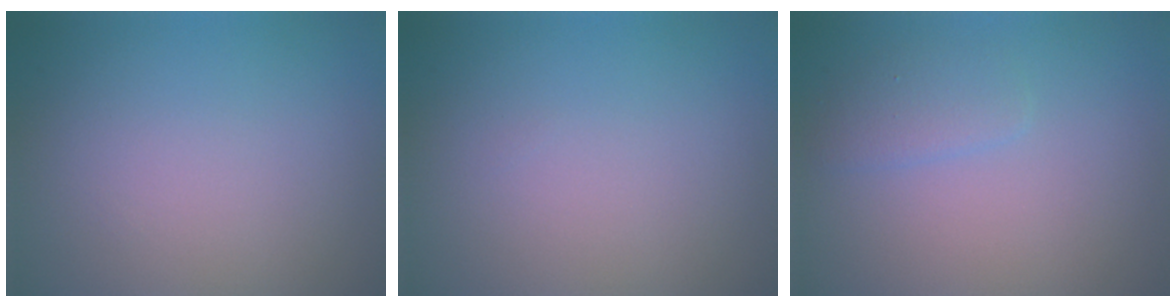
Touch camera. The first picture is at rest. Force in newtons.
{"total": 0.0}
{"total": 1.5, "press": 1.5, "slide": 0.1}